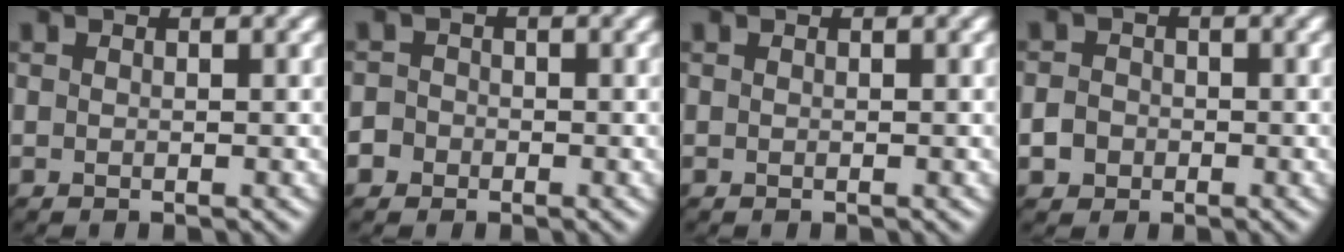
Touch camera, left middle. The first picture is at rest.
{"total": 3.1, "force": [-1.9, 2.5, 0.2], "torque": [0.012, 0.005, -0.047]}
{"total": 0.0}
{"total": 2.4, "force": [-1.2, 2.0, 0.6], "torque": [0.004, 0.001, -0.027]}